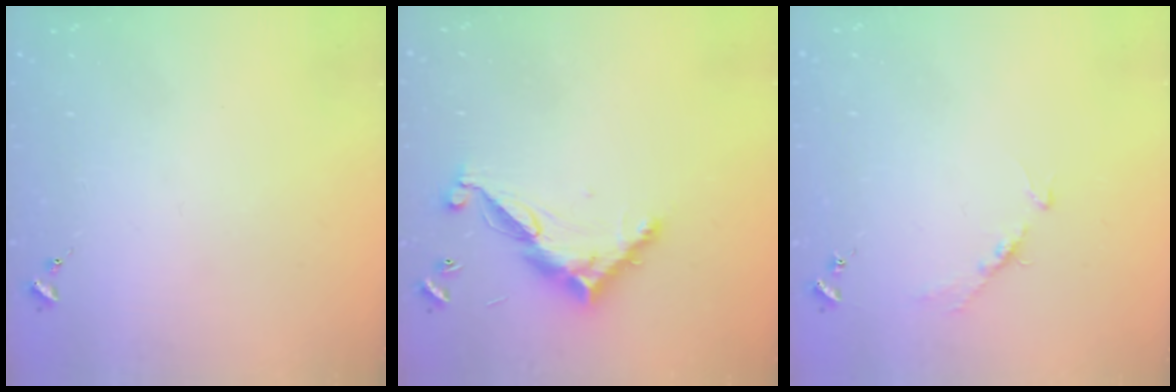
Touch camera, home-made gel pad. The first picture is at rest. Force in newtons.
{"total": 11.5, "press": 11.5, "slide": 0.4}
{"total": 4.4, "press": 4.4, "slide": 0.6}